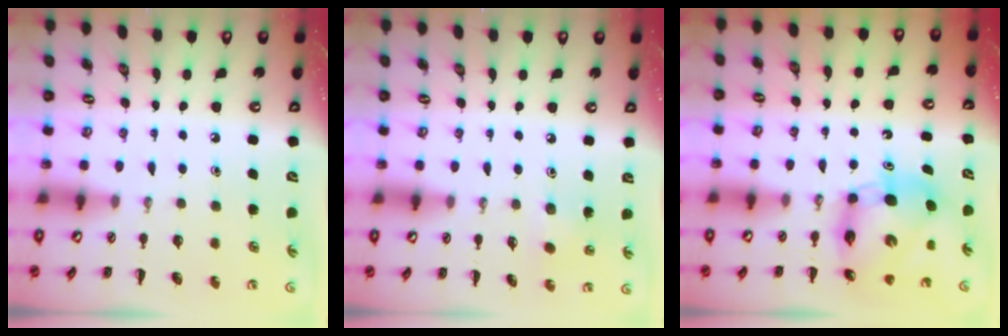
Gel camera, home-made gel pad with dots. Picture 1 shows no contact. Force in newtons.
{"total": 4.0, "press": 3.9, "slide": 0.9}
{"total": 8.4, "press": 8.1, "slide": 2.5}